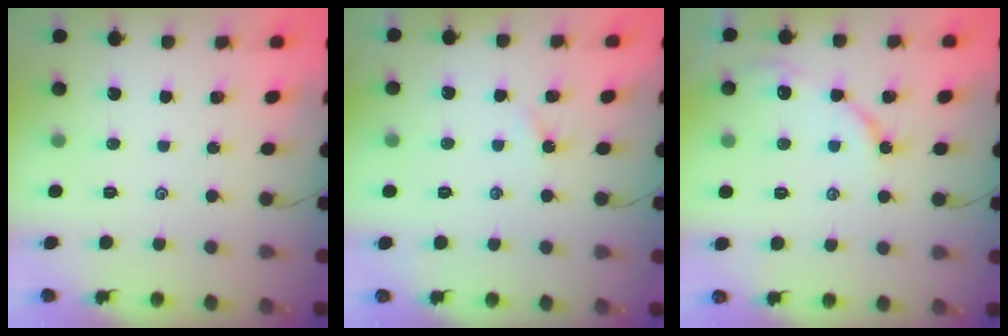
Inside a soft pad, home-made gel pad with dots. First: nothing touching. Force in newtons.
{"total": 1.5, "press": 1.5, "slide": 0.3}
{"total": 7.2, "press": 7.1, "slide": 0.8}